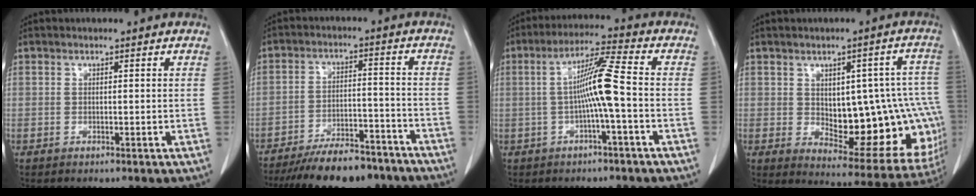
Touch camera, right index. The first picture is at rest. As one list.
[{"total": 14.7, "force": [-12.6, 4.4, 6.2], "torque": [-0.085, 0.011, -0.188]}, {"total": 7.7, "force": [-0.8, -0.7, 7.6], "torque": [-0.138, 0.015, -0.014]}, {"total": 19.1, "force": [-1.3, 8.7, 16.9], "torque": [-0.154, 0.028, 0.018]}]